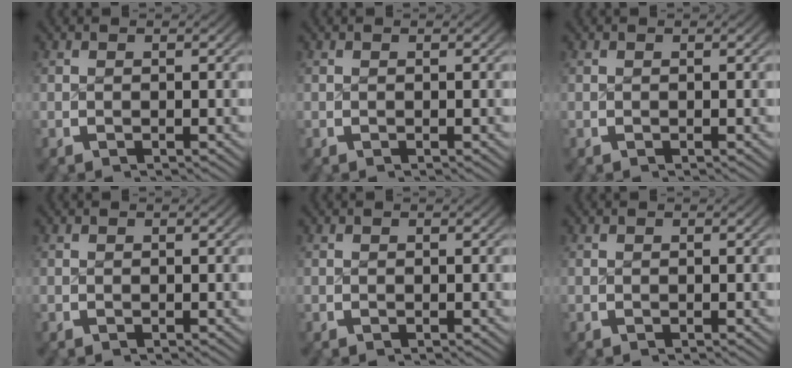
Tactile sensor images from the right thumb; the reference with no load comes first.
{"total": 0.0}
{"total": 0.0}
{"total": 0.0}
{"total": 0.0}
{"total": 0.0}